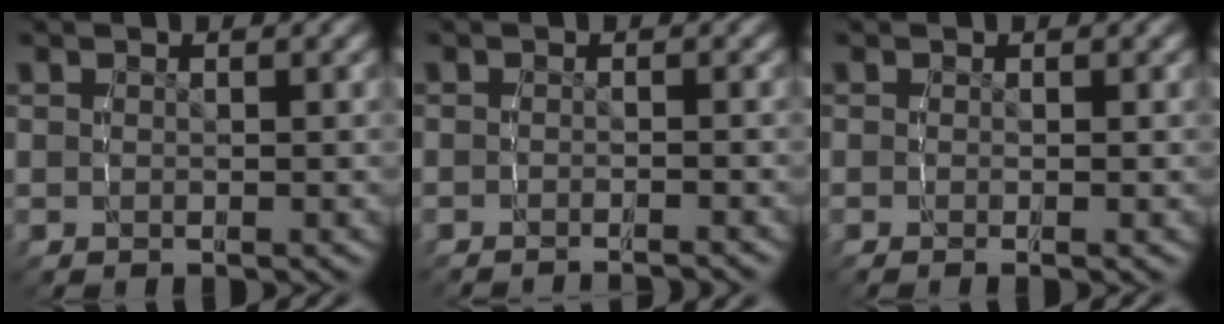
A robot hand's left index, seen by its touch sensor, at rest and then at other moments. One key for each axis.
{"total": 2.2, "fx": -2.2, "fy": 0.1, "fz": 0.4, "tx": -0.011, "ty": -0.007, "tz": -0.033}
{"total": 0.9, "fx": -0.6, "fy": -0.1, "fz": 0.7, "tx": -0.016, "ty": -0.009, "tz": -0.004}